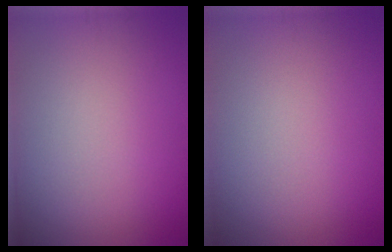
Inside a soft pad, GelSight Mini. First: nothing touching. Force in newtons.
{"total": 0.0}